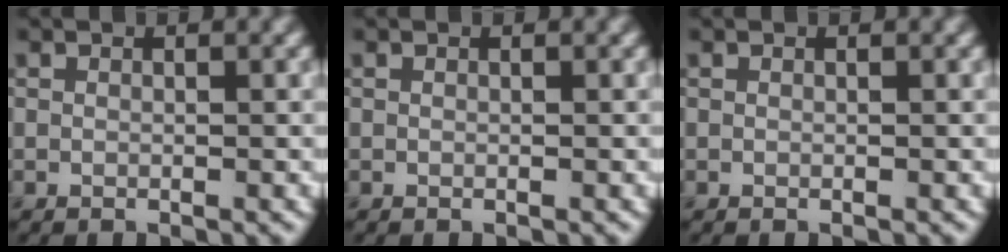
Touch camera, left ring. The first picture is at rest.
{"total": 0.0}
{"total": 0.0}